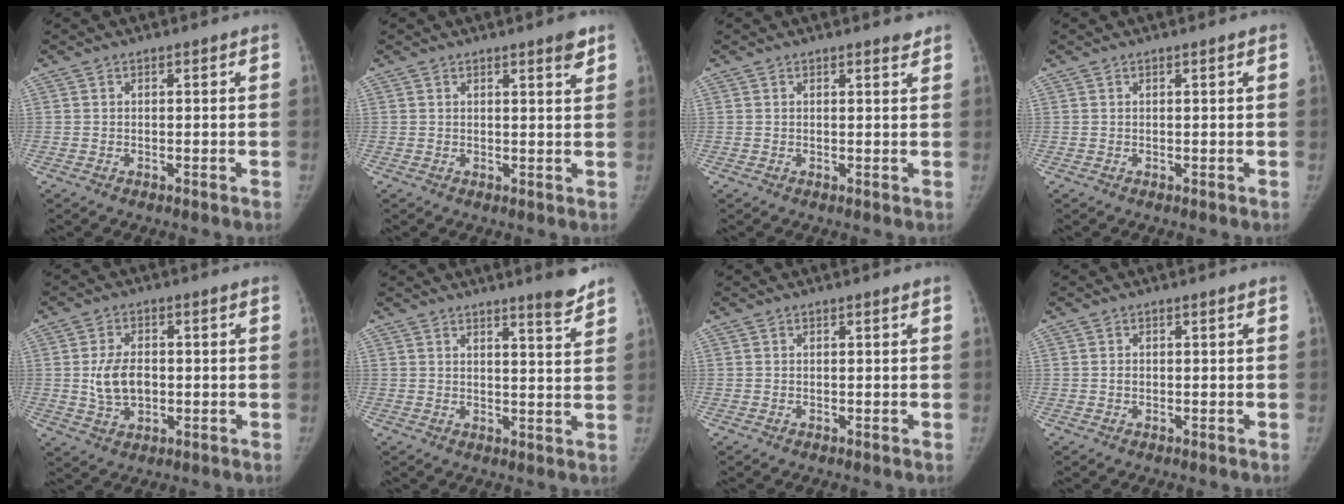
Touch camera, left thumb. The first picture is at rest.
{"total": 2.9, "force": [2.0, 0.3, 2.1], "torque": [-0.026, -0.013, 0.026]}
{"total": 1.3, "force": [1.2, 0.3, 0.6], "torque": [-0.005, -0.010, 0.015]}
{"total": 0.5, "force": [0.3, -0.1, 0.5], "torque": [-0.011, 0.000, 0.005]}
{"total": 7.1, "force": [-0.2, 4.6, 5.4], "torque": [-0.095, 0.002, 0.002]}
{"total": 5.2, "force": [4.2, 0.1, 3.1], "torque": [-0.034, -0.037, 0.058]}
{"total": 0.0}
{"total": 0.8, "force": [0.0, 0.5, 0.6], "torque": [-0.010, 0.005, 0.002]}